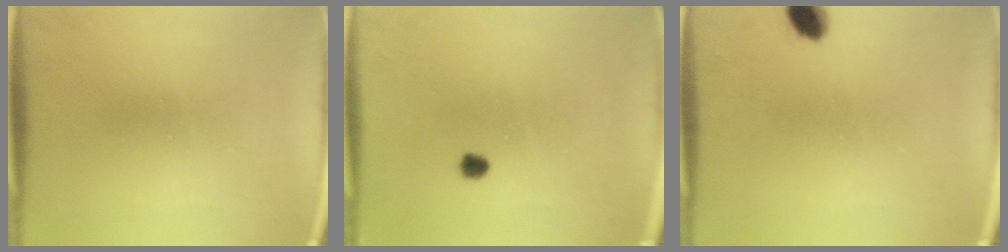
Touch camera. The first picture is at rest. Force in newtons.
{"total": 1.9}
{"total": 4.2}